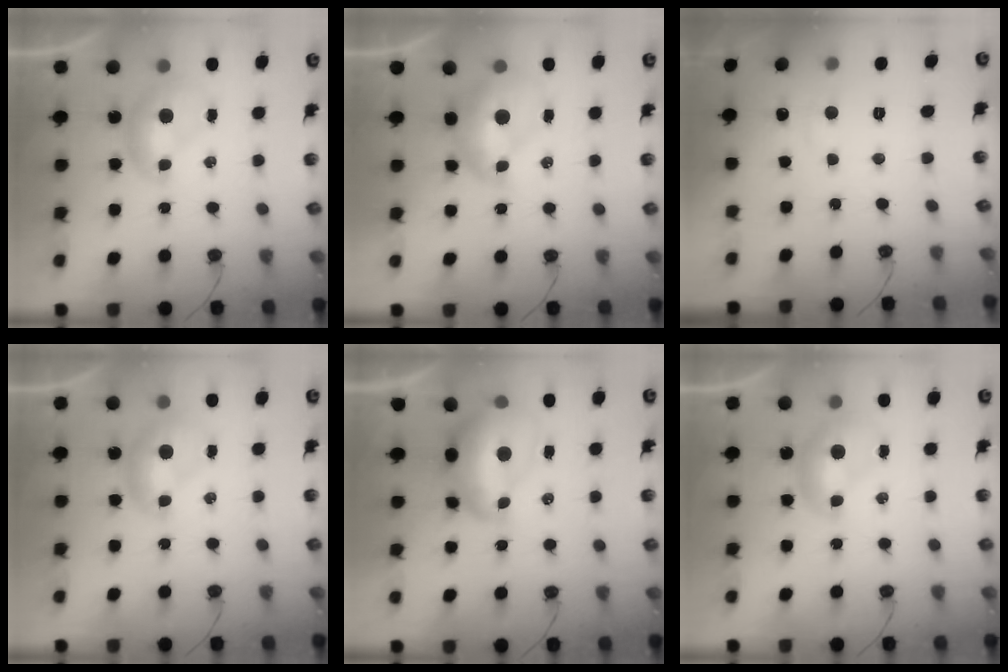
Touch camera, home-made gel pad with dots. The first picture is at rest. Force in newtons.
{"total": 2.4, "press": 2.3, "slide": 0.7}
{"total": 1.2, "press": 0.8, "slide": 0.8}
{"total": 0.0}
{"total": 5.8, "press": 5.7, "slide": 1.4}
{"total": 0.0}